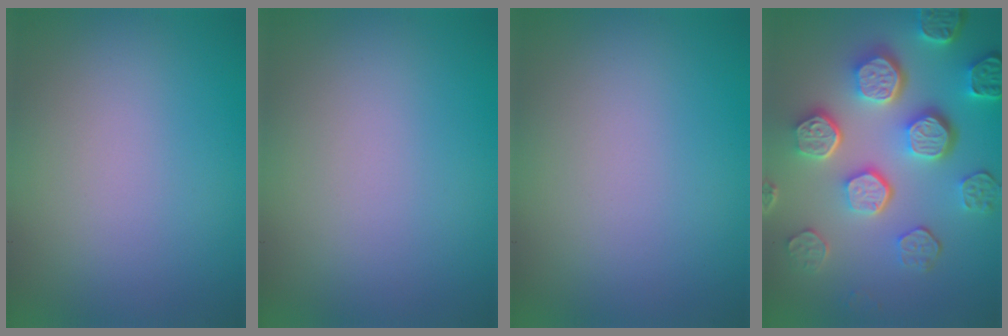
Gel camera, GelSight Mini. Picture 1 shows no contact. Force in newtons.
{"total": 0.0}
{"total": 0.0}
{"total": 8.1, "press": 6.1, "slide": 5.3}